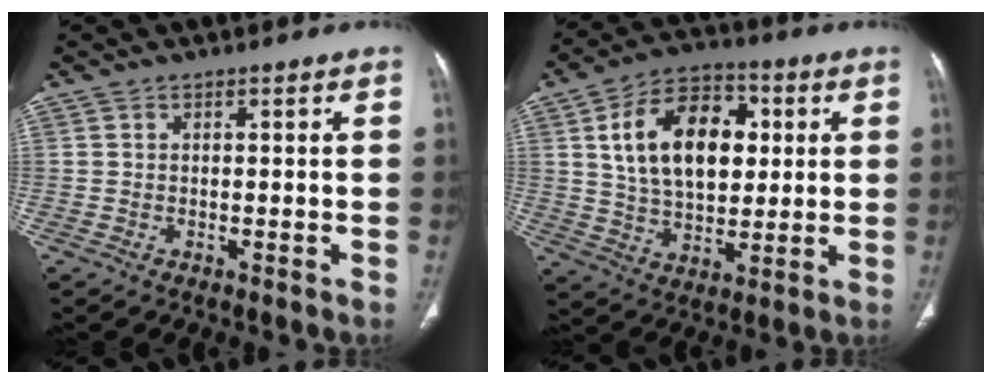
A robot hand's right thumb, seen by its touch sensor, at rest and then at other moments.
{"total": 17.9, "force": [4.0, 11.4, 13.2], "torque": [-0.188, 0.004, 0.070]}